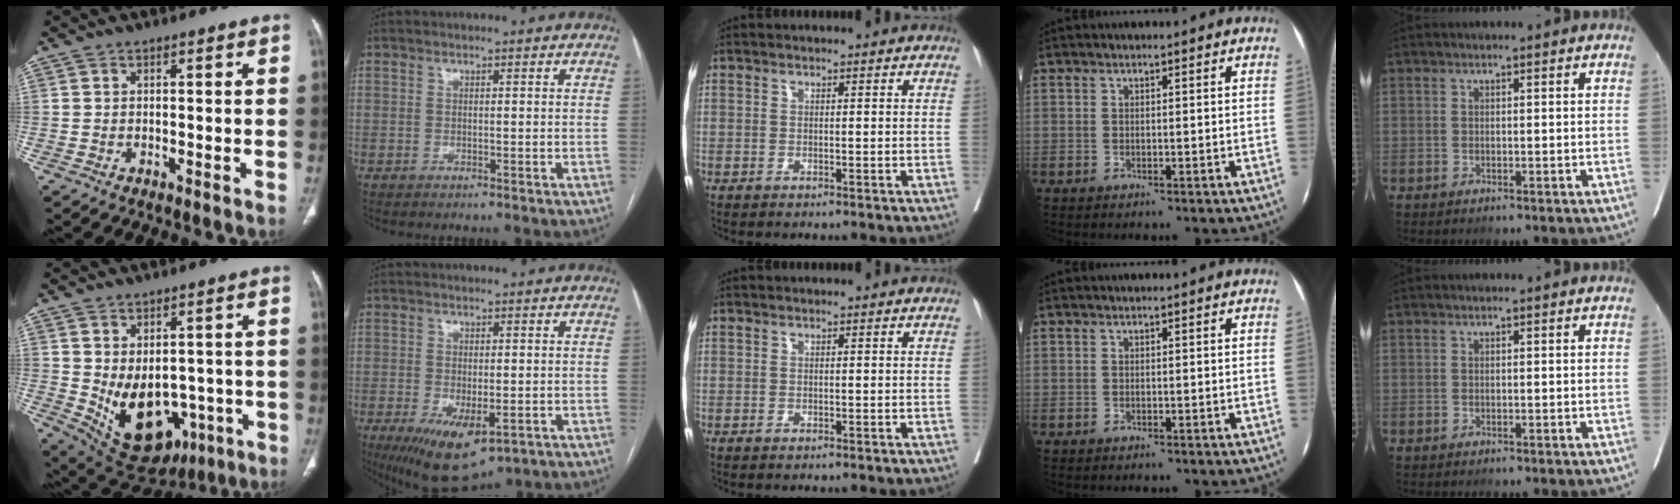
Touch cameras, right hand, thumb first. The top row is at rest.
{"thumb": {"total": 15.4, "force": [-3.0, 10.5, 10.8], "torque": [-0.140, 0.000, -0.008]}, "index": {"total": 9.8, "force": [-4.7, 3.9, 7.6], "torque": [-0.131, -0.021, -0.065]}}